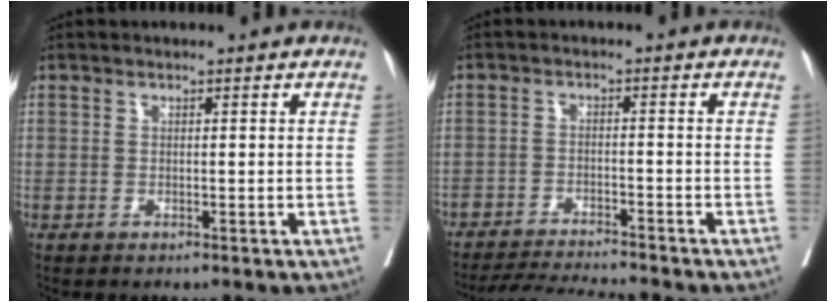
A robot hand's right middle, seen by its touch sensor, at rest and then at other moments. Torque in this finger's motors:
{"motor_torque": [1.07, -1.07, 0.40, 0.14]}